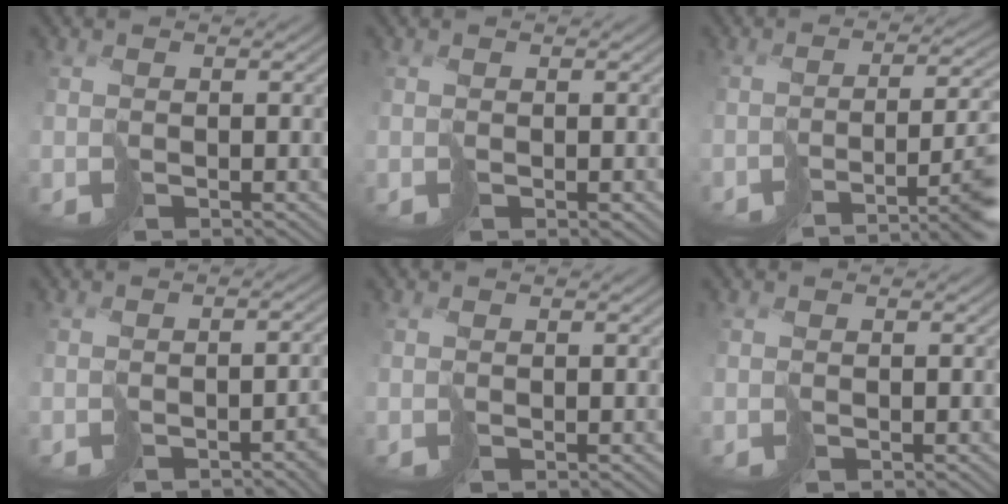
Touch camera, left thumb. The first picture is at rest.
{"total": 0.5, "force": [-0.1, 0.3, 0.4], "torque": [-0.003, -0.002, -0.002]}
{"total": 8.3, "force": [-4.7, 1.6, 6.6], "torque": [-0.086, -0.019, -0.063]}
{"total": 4.5, "force": [-2.9, 1.4, 3.1], "torque": [-0.035, -0.007, -0.043]}
{"total": 0.0}
{"total": 0.7, "force": [-0.5, 0.2, 0.3], "torque": [-0.002, -0.002, -0.010]}